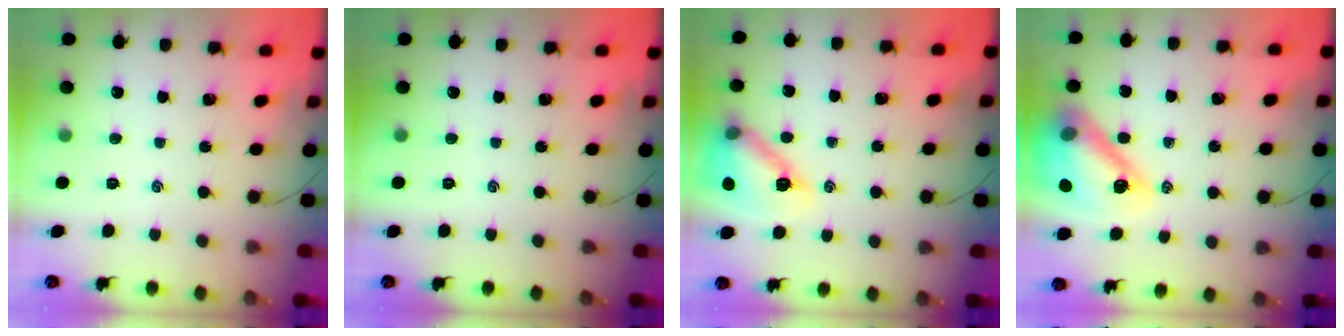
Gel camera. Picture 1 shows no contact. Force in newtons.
{"total": 0.0}
{"total": 15.2, "press": 15.1, "slide": 1.7}
{"total": 20.1, "press": 19.8, "slide": 3.2}